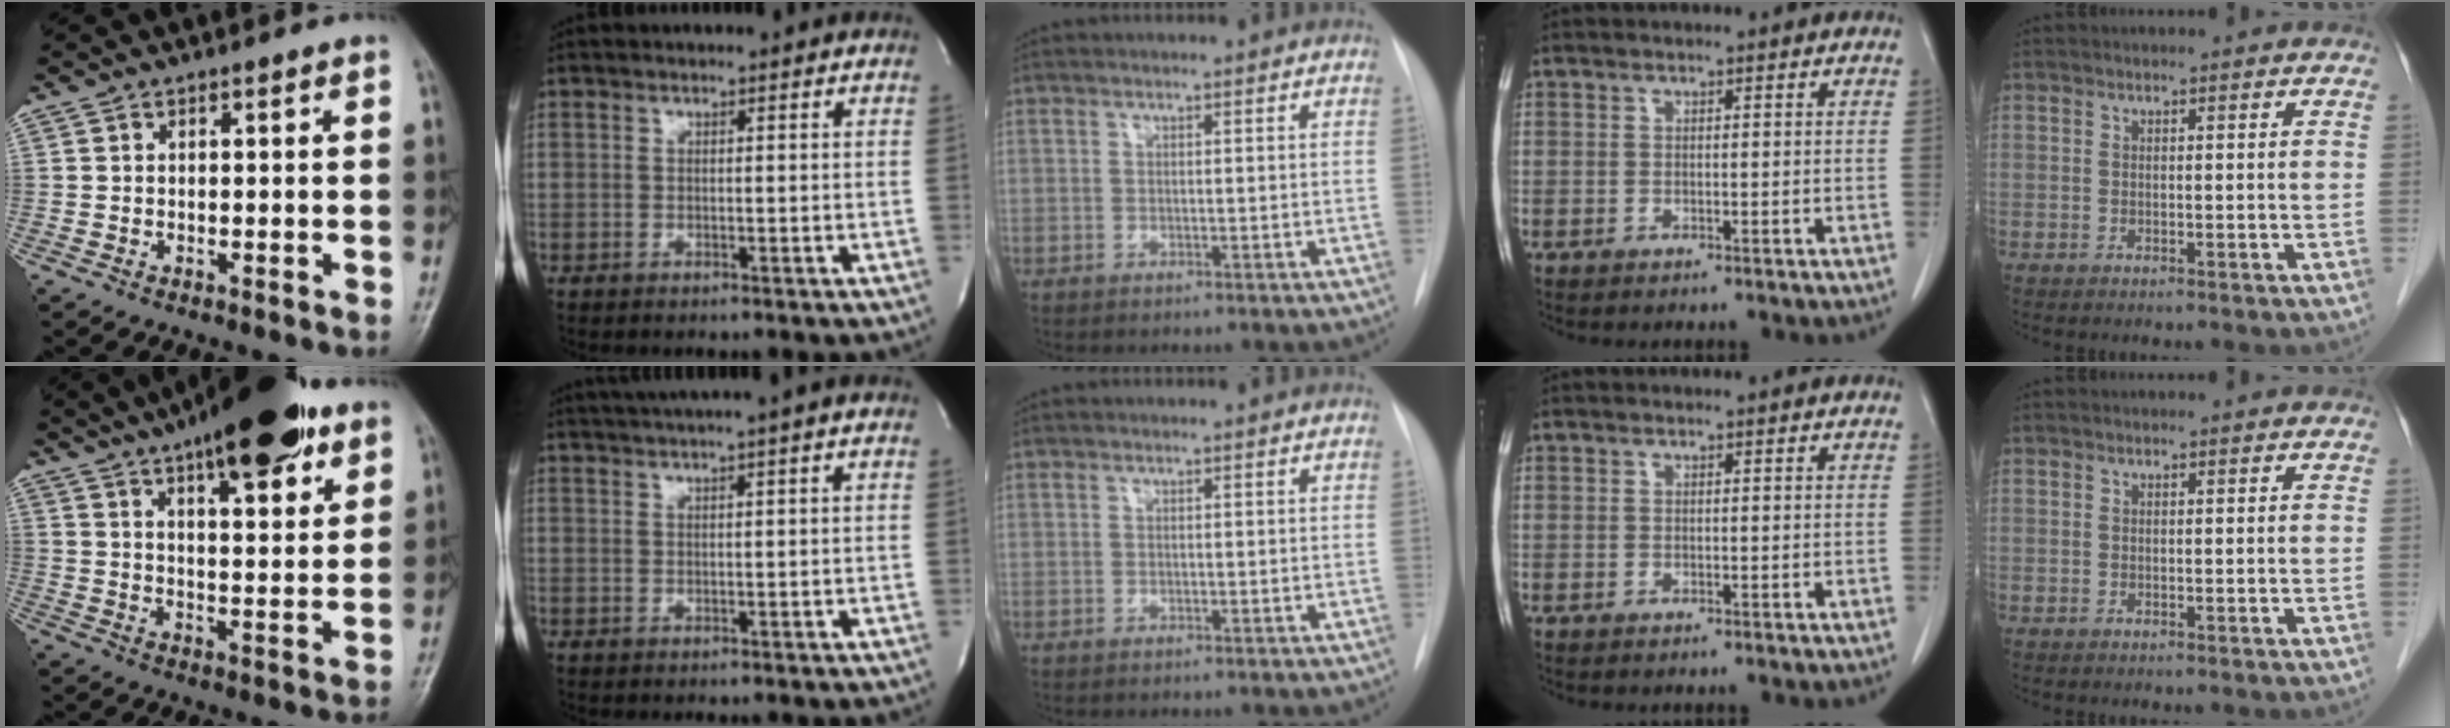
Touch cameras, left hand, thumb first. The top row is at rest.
{"thumb": {"total": 19.8, "force": [12.1, 6.4, 14.2], "torque": [-0.190, -0.033, 0.184]}, "index": {"total": 6.7, "force": [5.1, -1.1, 4.3], "torque": [-0.067, 0.028, 0.074]}}